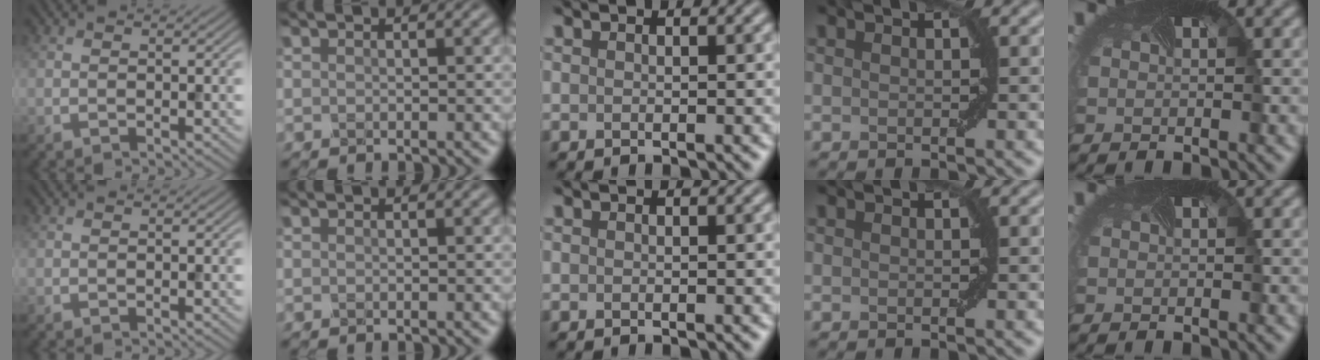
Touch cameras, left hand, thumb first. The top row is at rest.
{}